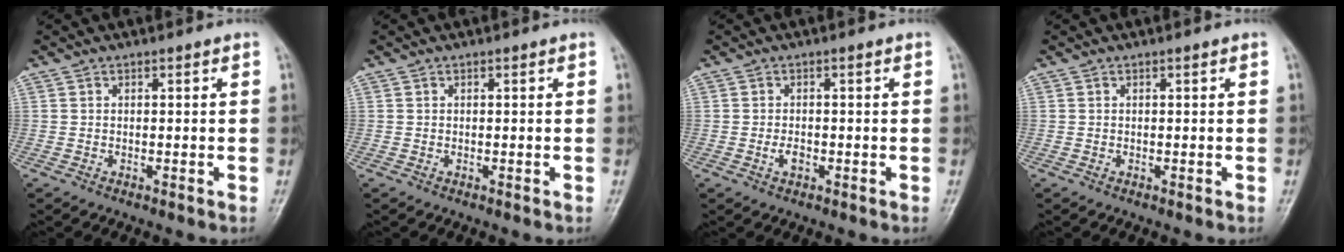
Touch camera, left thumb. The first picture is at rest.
{"total": 0.0}
{"total": 1.9, "force": [-0.6, 1.1, 1.4], "torque": [-0.024, 0.001, -0.012]}
{"total": 0.0}